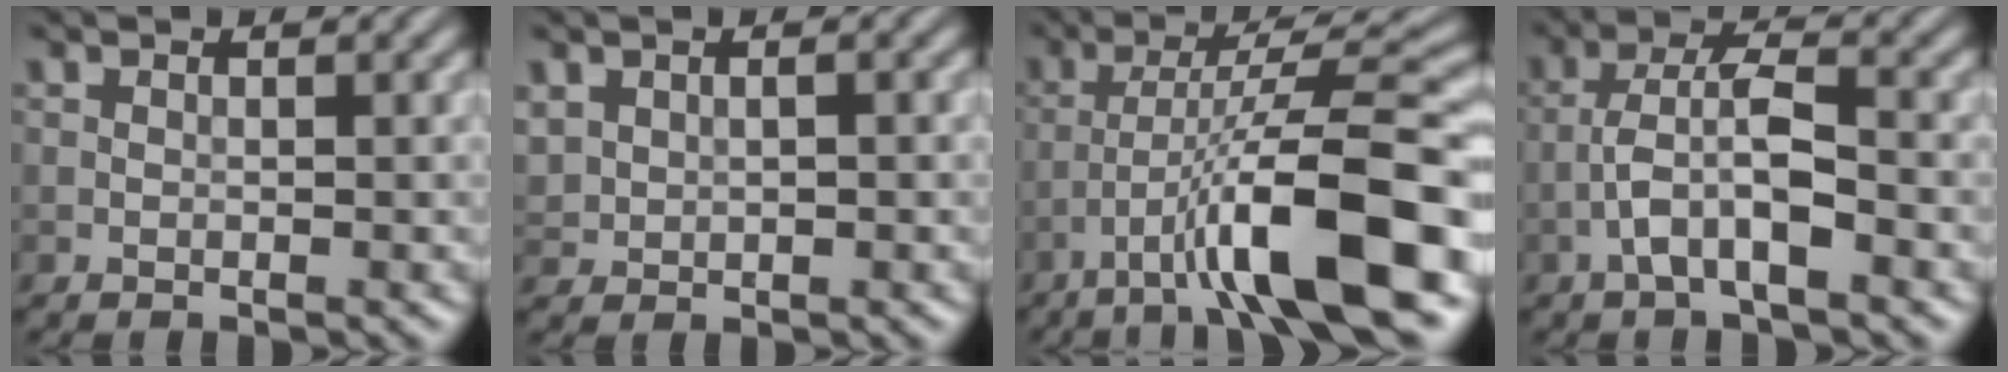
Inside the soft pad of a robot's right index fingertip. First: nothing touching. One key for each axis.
{"total": 1.6, "fx": 0.4, "fy": 1.2, "fz": 0.9, "tx": -0.023, "ty": -0.002, "tz": 0.015}
{"total": 11.1, "fx": -5.2, "fy": 1.7, "fz": 9.6, "tx": -0.153, "ty": 0.022, "tz": -0.081}
{"total": 4.8, "fx": -2.0, "fy": 1.1, "fz": 4.2, "tx": -0.082, "ty": 0.011, "tz": -0.042}